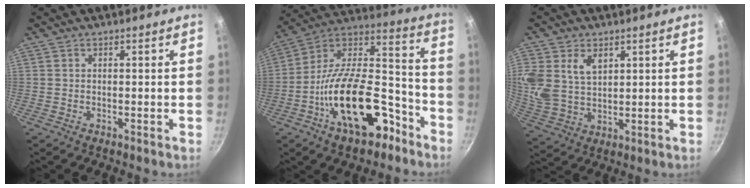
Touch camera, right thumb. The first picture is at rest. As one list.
[{"total": 24.4, "force": [-11.2, 12.2, 17.9], "torque": [-0.258, 0.089, -0.186]}, {"total": 12.6, "force": [4.7, 8.8, 7.7], "torque": [-0.167, -0.009, 0.101]}]